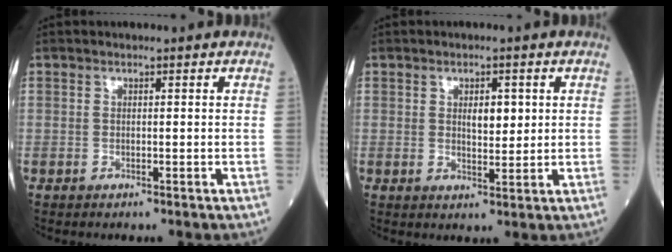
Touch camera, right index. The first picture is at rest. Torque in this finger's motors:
{"motor_torque": [0.48, 0.14, 0.23, 0.03]}